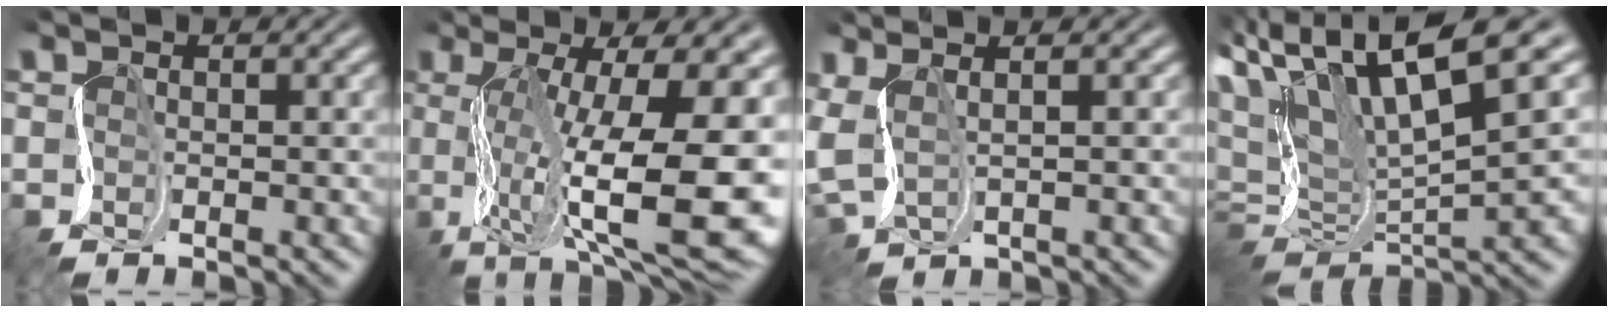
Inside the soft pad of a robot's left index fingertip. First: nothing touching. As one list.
[{"total": 16.3, "force": [-0.7, 5.8, 15.2], "torque": [-0.229, -0.002, 0.012]}, {"total": 4.2, "force": [2.1, 2.4, 2.7], "torque": [-0.073, 0.018, 0.041]}, {"total": 12.1, "force": [6.2, 3.2, 9.9], "torque": [-0.184, 0.026, 0.117]}]